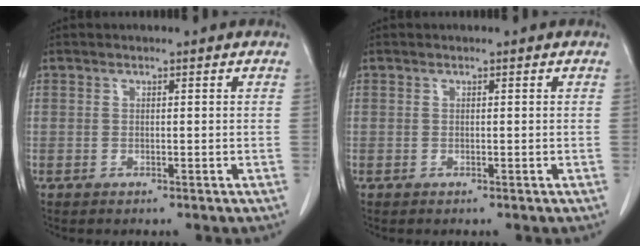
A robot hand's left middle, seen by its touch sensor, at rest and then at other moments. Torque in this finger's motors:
{"motor_torque": [0.00, 0.00, 0.02, 0.00]}